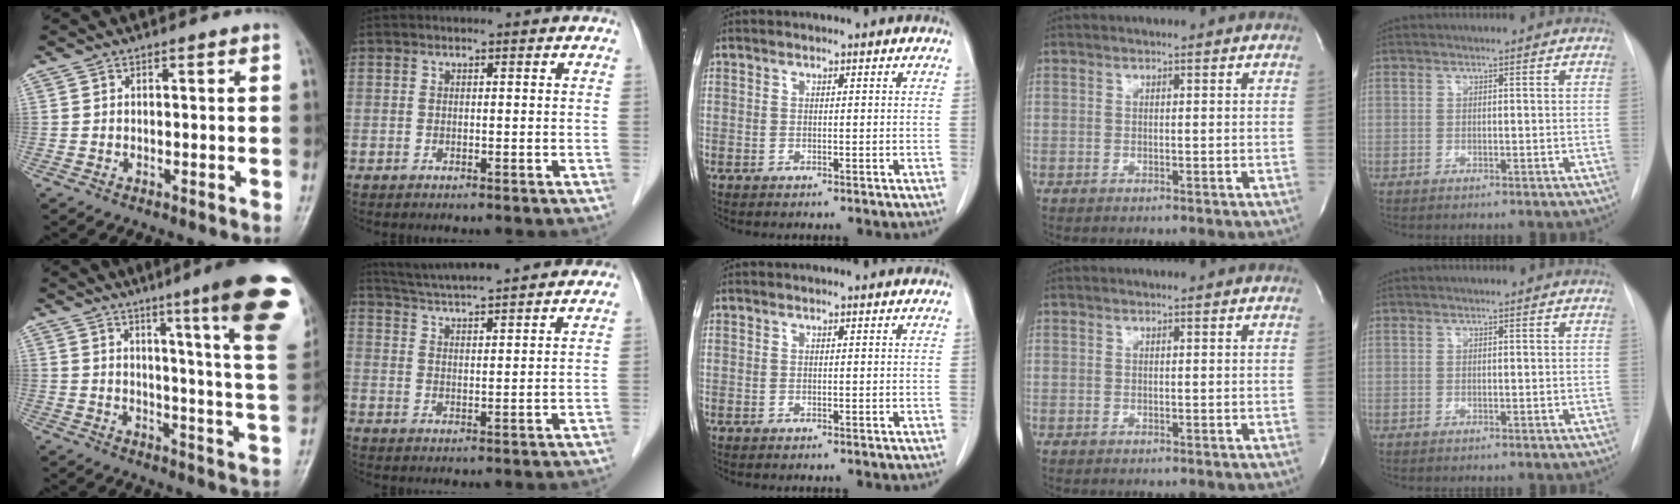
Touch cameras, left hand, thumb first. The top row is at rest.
{"thumb": {"total": 21.0, "force": [11.8, 1.0, 17.4], "torque": [-0.207, -0.061, 0.139]}, "index": {"total": 16.1, "force": [14.5, 0.7, 7.0], "torque": [-0.122, 0.027, 0.206]}}